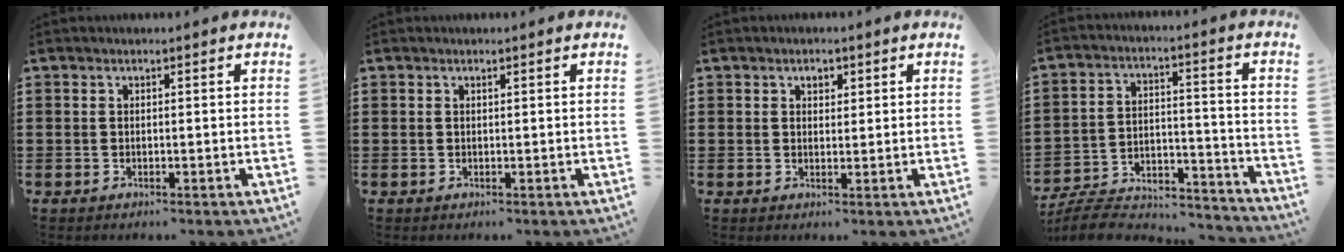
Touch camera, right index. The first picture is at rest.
{"total": 0.0}
{"total": 1.6, "force": [0.7, 1.2, 0.8], "torque": [-0.010, 0.003, 0.011]}
{"total": 7.3, "force": [-6.7, 1.8, 2.3], "torque": [-0.042, 0.009, -0.133]}